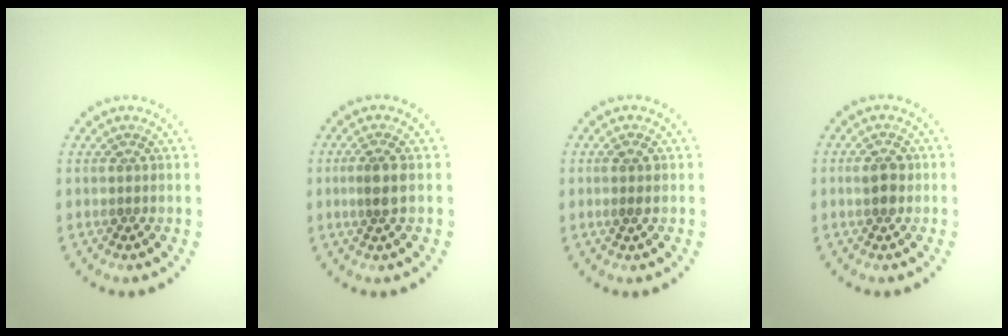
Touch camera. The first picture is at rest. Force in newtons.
{"total": 2.1, "press": 1.7, "slide": 1.1}
{"total": 0.9, "press": 0.8, "slide": 0.4}
{"total": 1.8, "press": 1.7, "slide": 0.2}